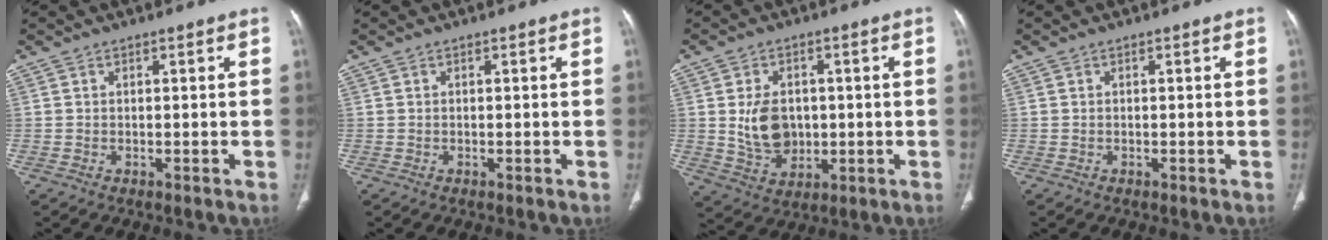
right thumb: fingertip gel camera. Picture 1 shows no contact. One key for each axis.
{"total": 0.0}
{"total": 8.8, "fx": 0.4, "fy": 6.6, "fz": 5.8, "tx": -0.078, "ty": -0.008, "tz": 0.021}
{"total": 0.0}